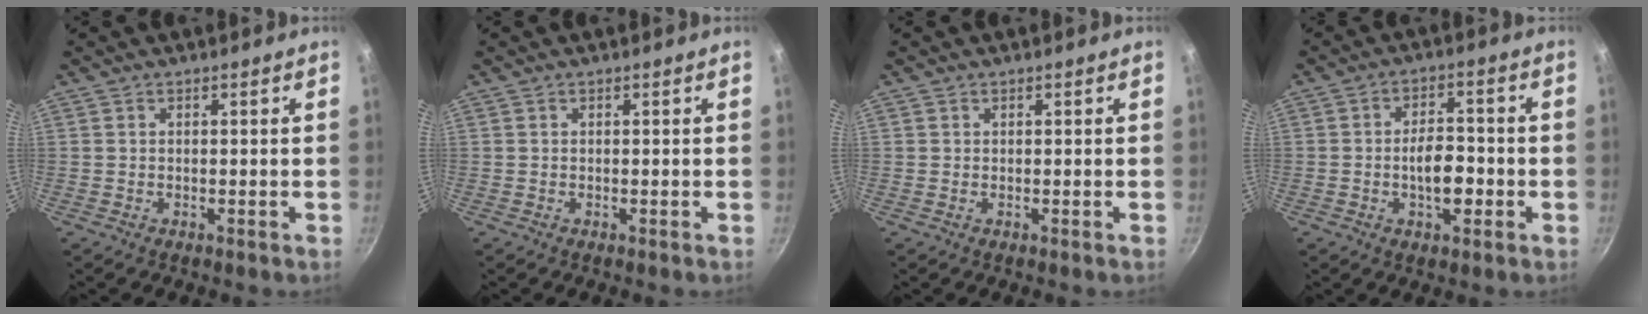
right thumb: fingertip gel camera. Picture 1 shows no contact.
{"total": 0.0}
{"total": 0.0}
{"total": 7.4, "force": [-1.9, 3.9, 6.0], "torque": [-0.071, 0.021, -0.032]}